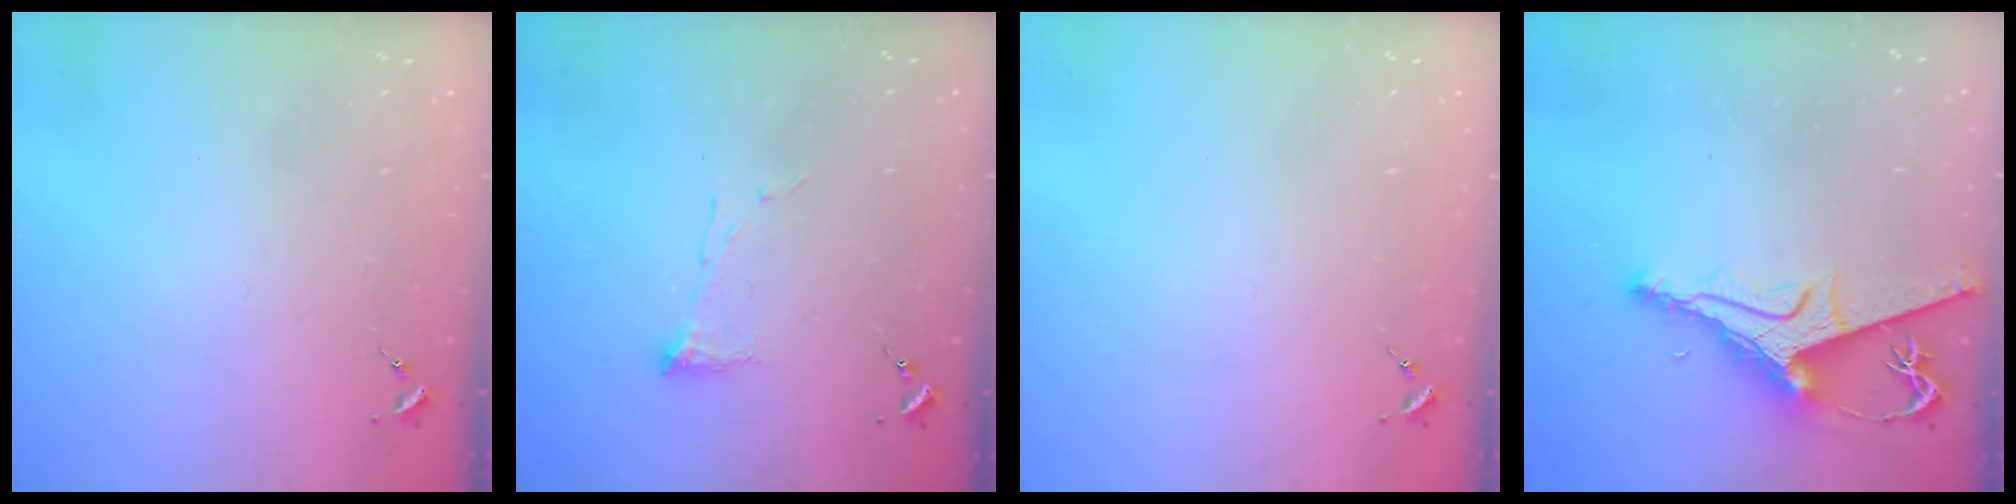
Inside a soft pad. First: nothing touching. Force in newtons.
{"total": 5.2, "press": 5.2, "slide": 0.1}
{"total": 0.0}
{"total": 10.0, "press": 9.9, "slide": 1.1}